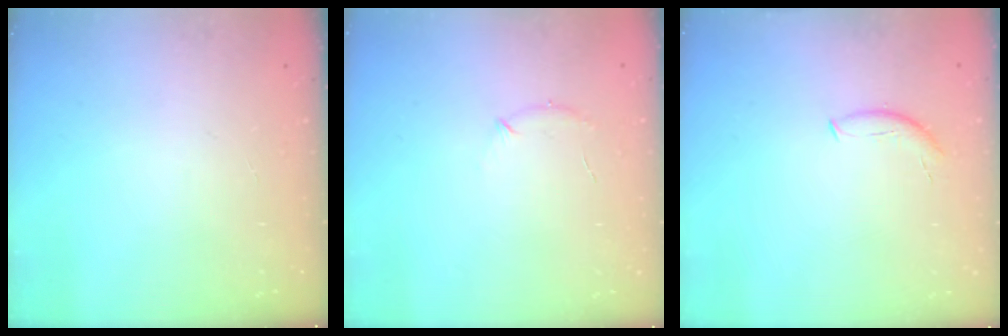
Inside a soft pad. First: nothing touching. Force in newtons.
{"total": 6.6, "press": 6.4, "slide": 1.6}
{"total": 6.6, "press": 6.6, "slide": 0.6}